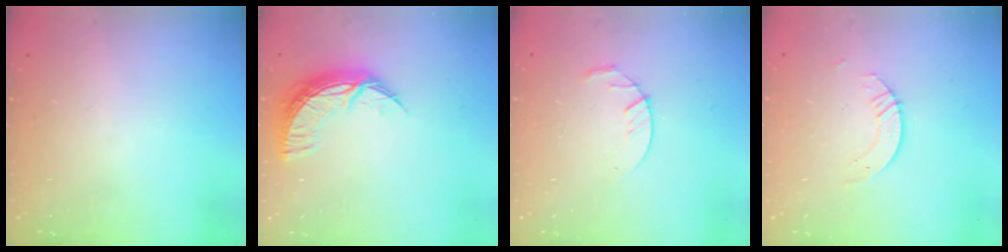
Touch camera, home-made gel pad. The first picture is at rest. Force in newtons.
{"total": 10.0, "press": 10.0, "slide": 0.5}
{"total": 4.3, "press": 4.2, "slide": 0.6}
{"total": 2.2, "press": 2.2, "slide": 0.2}